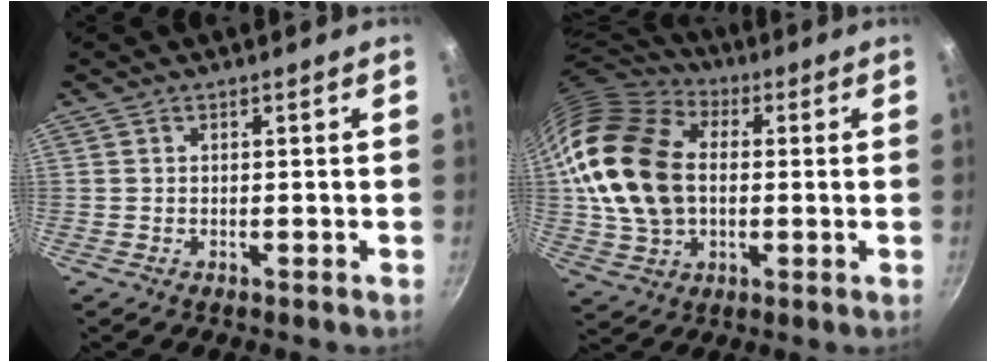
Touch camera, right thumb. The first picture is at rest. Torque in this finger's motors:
{"motor_torque": [-0.74, 2.38, 2.22, -0.32, 0.28]}